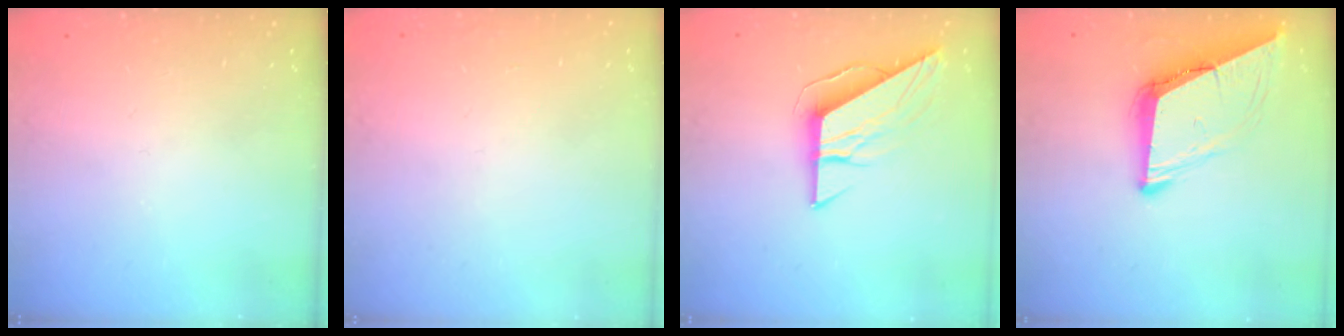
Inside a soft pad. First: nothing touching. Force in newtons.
{"total": 0.9, "press": 0.9, "slide": 0.0}
{"total": 11.1, "press": 11.0, "slide": 1.2}
{"total": 9.5, "press": 9.4, "slide": 1.6}